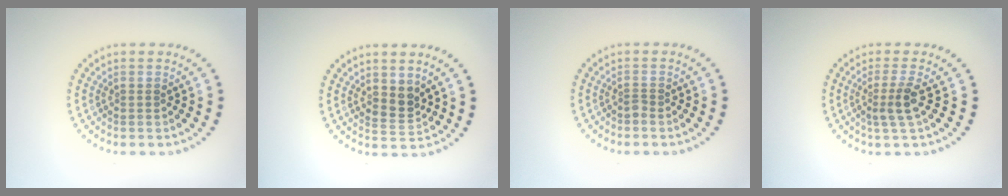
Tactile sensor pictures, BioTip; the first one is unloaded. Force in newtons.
{"total": 2.0, "press": 1.7, "slide": 1.1}
{"total": 0.8, "press": 0.5, "slide": 0.6}
{"total": 2.4, "press": 1.8, "slide": 1.5}